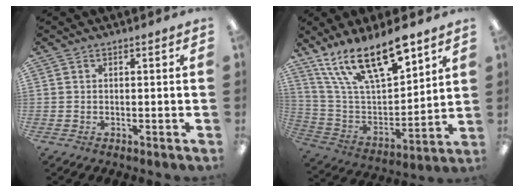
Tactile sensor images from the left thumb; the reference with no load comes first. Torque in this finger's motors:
{"motor_torque": [0.80, 0.67, 1.31, -1.47, 0.11]}